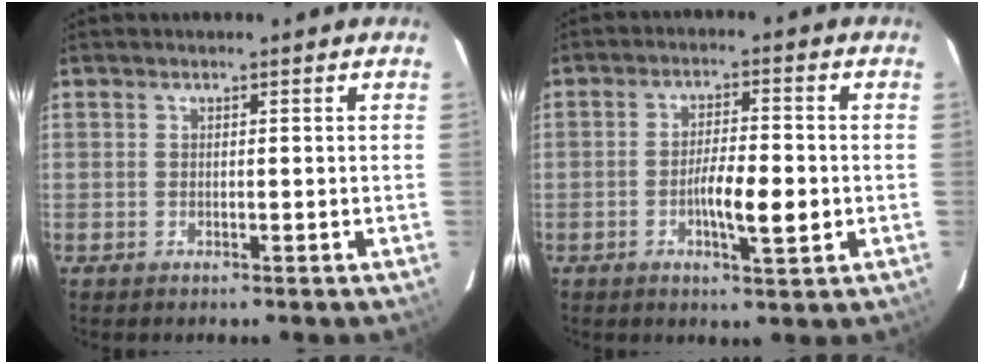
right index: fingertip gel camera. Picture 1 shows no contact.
{"total": 6.9, "force": [-1.5, 1.5, 6.6], "torque": [-0.116, 0.002, -0.025]}